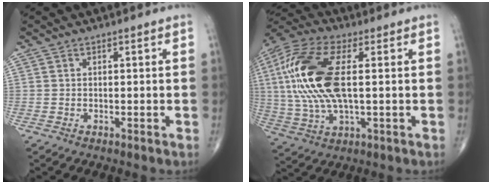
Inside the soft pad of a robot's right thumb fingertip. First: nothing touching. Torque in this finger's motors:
{"motor_torque": [1.87, 3.15, 2.15, 0.42, 0.71]}